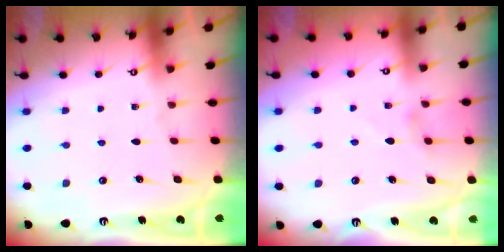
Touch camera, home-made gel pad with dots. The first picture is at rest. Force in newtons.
{"total": 0.9, "press": 0.9, "slide": 0.3}